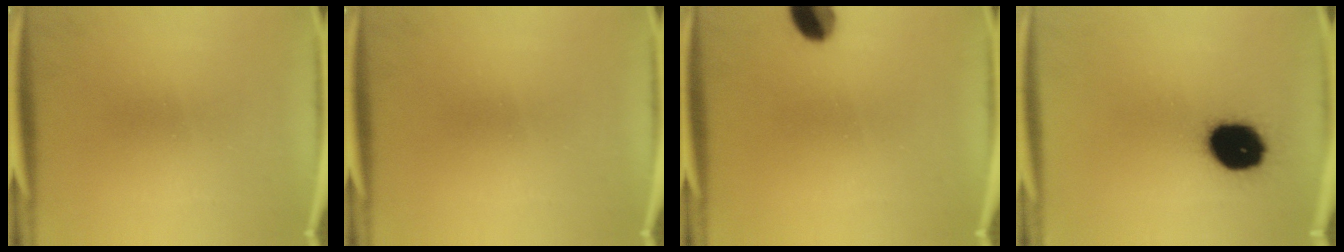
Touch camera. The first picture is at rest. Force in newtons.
{"total": 0.0}
{"total": 6.0}
{"total": 16.3}